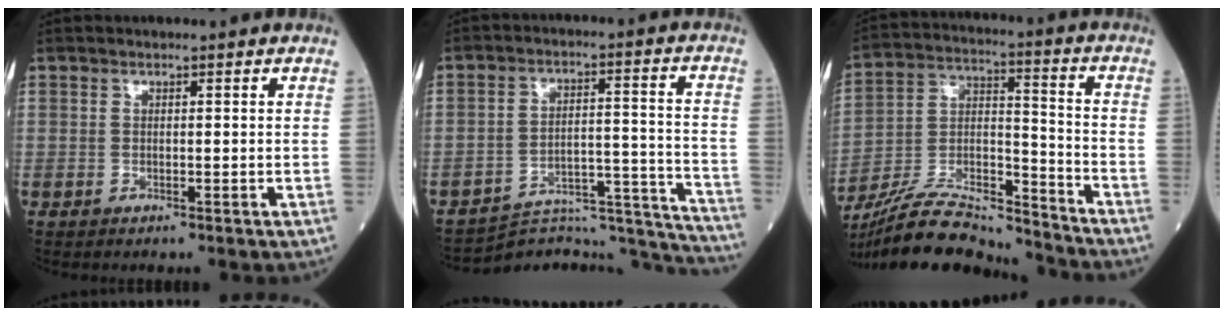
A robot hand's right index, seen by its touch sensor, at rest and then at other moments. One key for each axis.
{"total": 20.7, "fx": -20.5, "fy": 1.2, "fz": 2.2, "tx": -0.007, "ty": 0.037, "tz": -0.274}
{"total": 17.3, "fx": -16.5, "fy": 2.0, "fz": 4.8, "tx": -0.097, "ty": 0.018, "tz": -0.289}